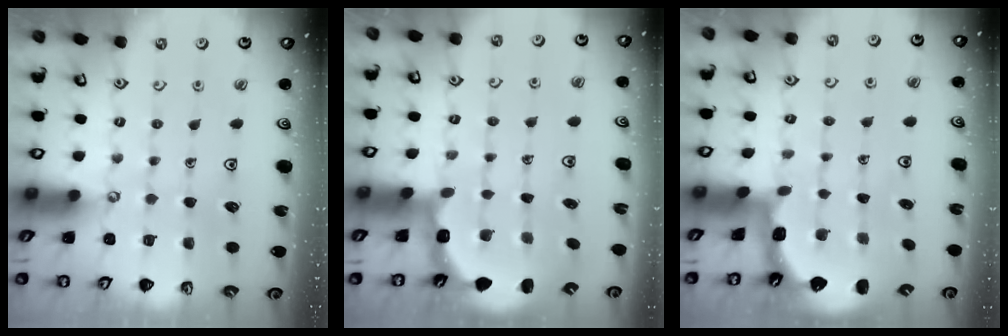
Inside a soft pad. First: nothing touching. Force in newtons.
{"total": 3.2, "press": 2.7, "slide": 1.7}
{"total": 1.4, "press": 1.4, "slide": 0.1}